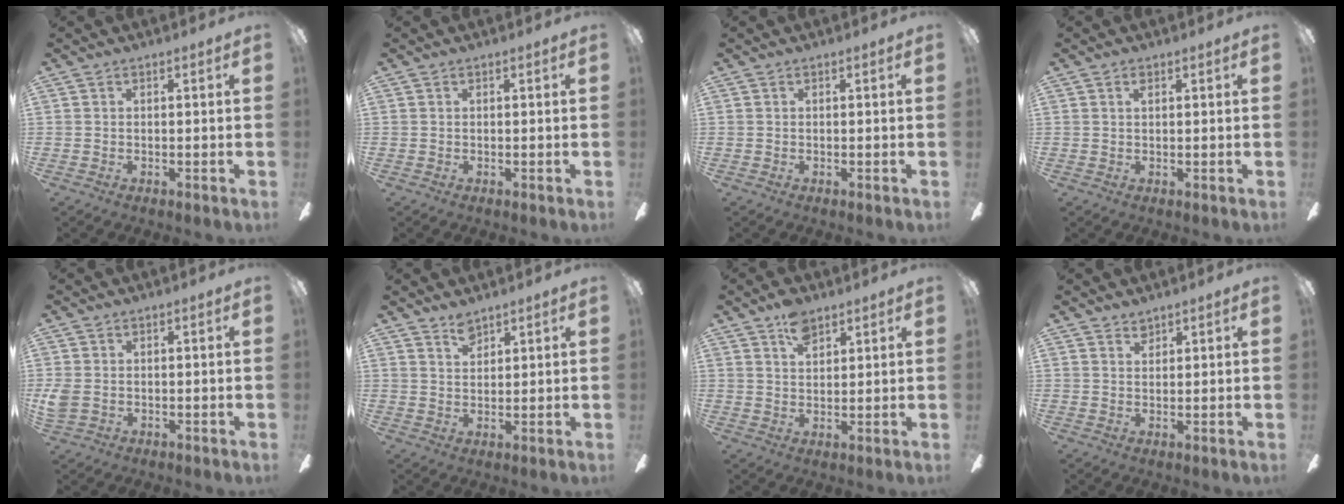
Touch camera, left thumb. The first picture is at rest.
{"total": 0.0}
{"total": 0.0}
{"total": 1.1, "force": [0.7, 0.5, 0.7], "torque": [-0.017, 0.002, 0.012]}
{"total": 2.9, "force": [0.1, 2.3, 1.9], "torque": [-0.041, 0.002, 0.003]}
{"total": 3.6, "force": [3.2, 1.4, 1.1], "torque": [-0.019, -0.014, 0.058]}
{"total": 6.1, "force": [4.1, 3.3, 3.1], "torque": [-0.049, -0.009, 0.072]}
{"total": 2.1, "force": [1.9, 0.9, 0.4], "torque": [-0.001, -0.006, 0.035]}